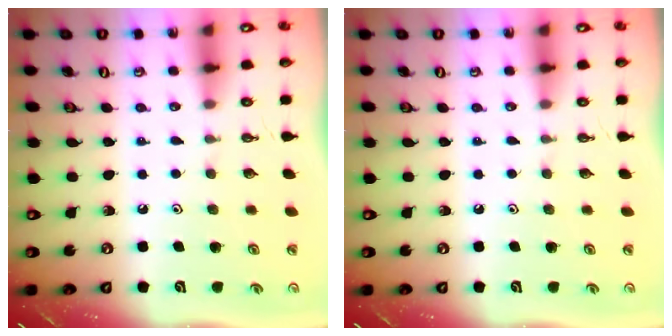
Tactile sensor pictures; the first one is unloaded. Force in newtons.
{"total": 0.0}